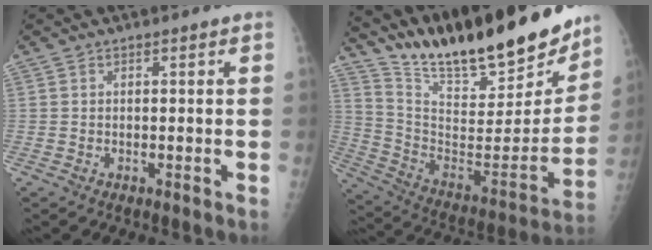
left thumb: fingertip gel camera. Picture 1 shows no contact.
{"total": 27.1, "force": [22.8, 6.3, 13.1], "torque": [-0.185, -0.116, 0.364]}